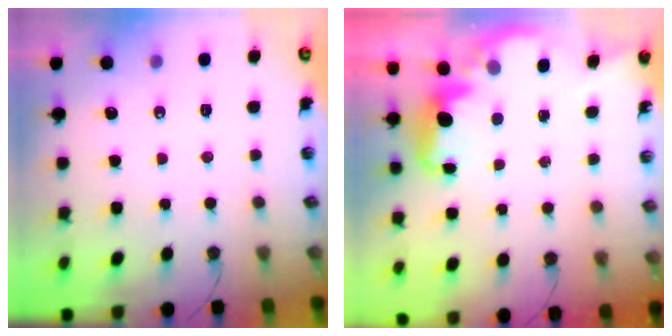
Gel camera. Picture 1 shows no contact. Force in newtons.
{"total": 2.4, "press": 2.3, "slide": 0.7}